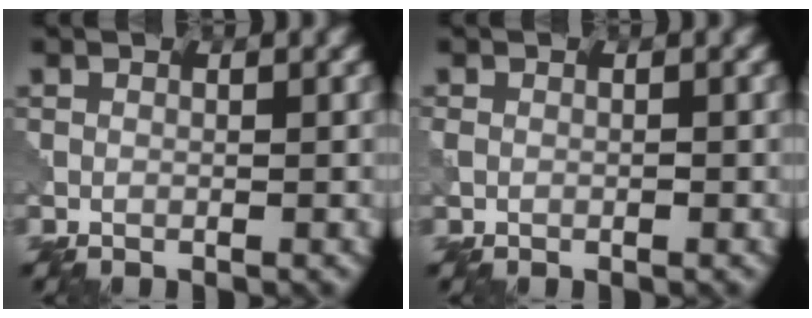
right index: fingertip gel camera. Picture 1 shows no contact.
{"total": 1.1, "force": [0.0, 0.9, 0.6], "torque": [-0.010, 0.005, -0.001]}